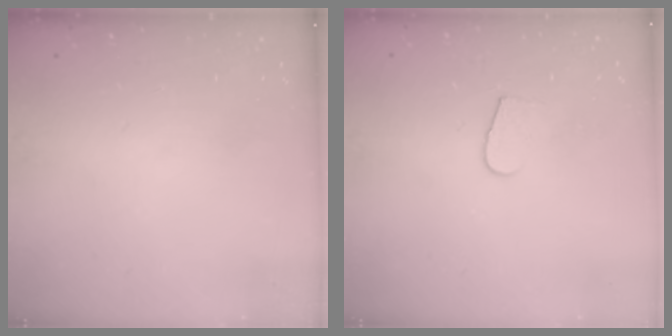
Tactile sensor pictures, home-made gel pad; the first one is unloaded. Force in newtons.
{"total": 6.0, "press": 6.0, "slide": 0.5}